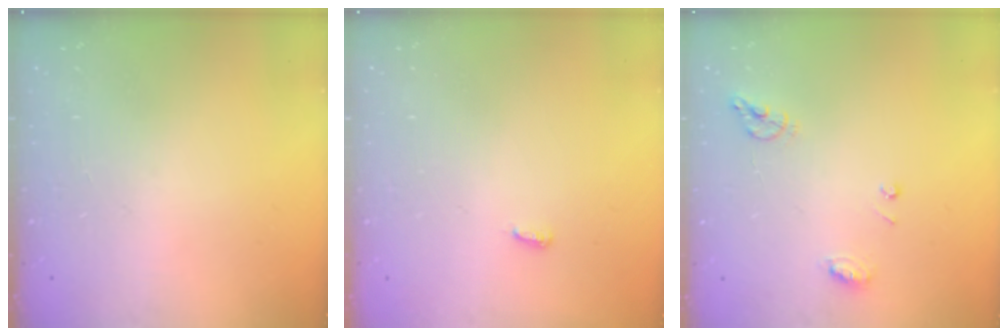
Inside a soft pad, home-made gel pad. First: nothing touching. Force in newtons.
{"total": 2.9, "press": 2.9, "slide": 0.3}
{"total": 7.5, "press": 7.4, "slide": 0.9}